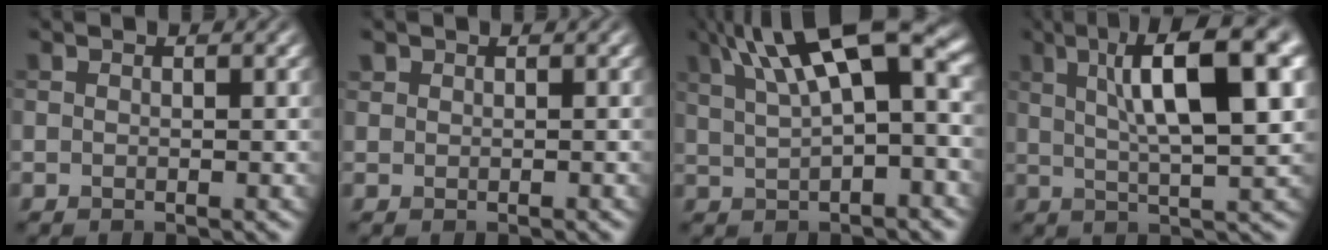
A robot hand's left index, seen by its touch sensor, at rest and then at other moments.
{"total": 0.7, "force": [0.5, 0.5, -0.1], "torque": [0.005, 0.000, 0.009]}
{"total": 11.6, "force": [4.8, 3.7, 9.8], "torque": [-0.176, 0.022, 0.081]}
{"total": 11.5, "force": [3.9, 2.8, 10.4], "torque": [-0.152, 0.015, 0.059]}